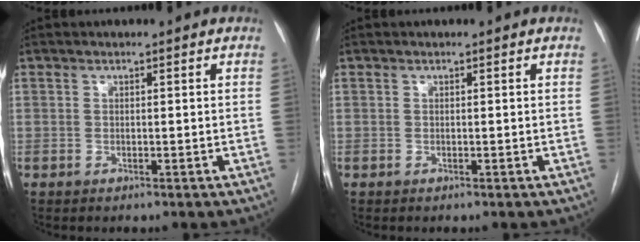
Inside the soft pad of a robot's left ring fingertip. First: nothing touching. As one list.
[{"total": 0.0}]